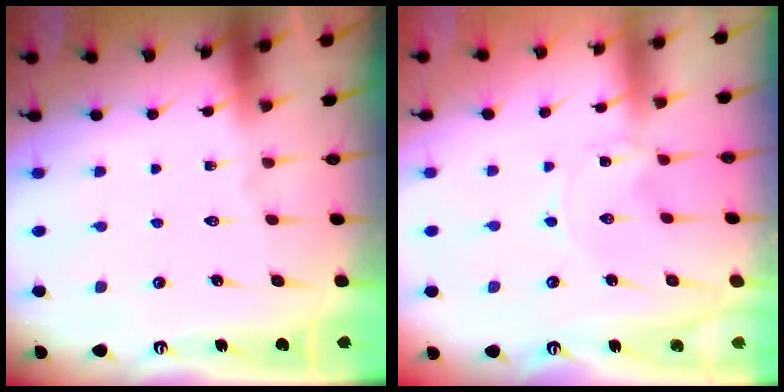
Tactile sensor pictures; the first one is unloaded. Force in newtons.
{"total": 0.0}